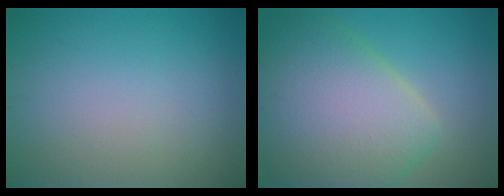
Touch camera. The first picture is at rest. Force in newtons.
{"total": 10.3, "press": 10.3, "slide": 0.5}